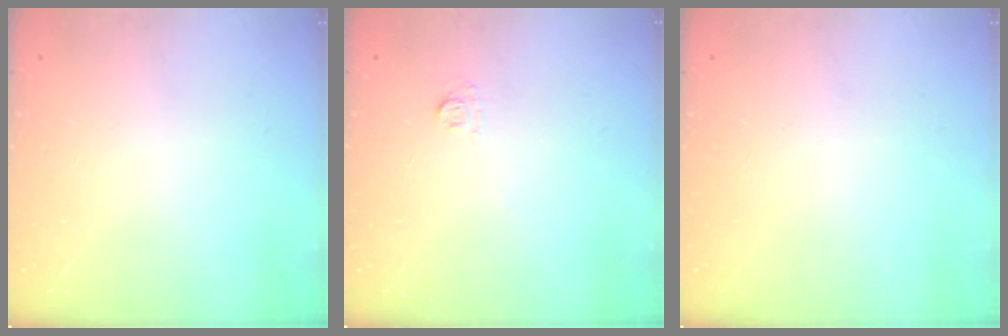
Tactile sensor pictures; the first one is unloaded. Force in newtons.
{"total": 3.9, "press": 3.9, "slide": 0.5}
{"total": 0.0}